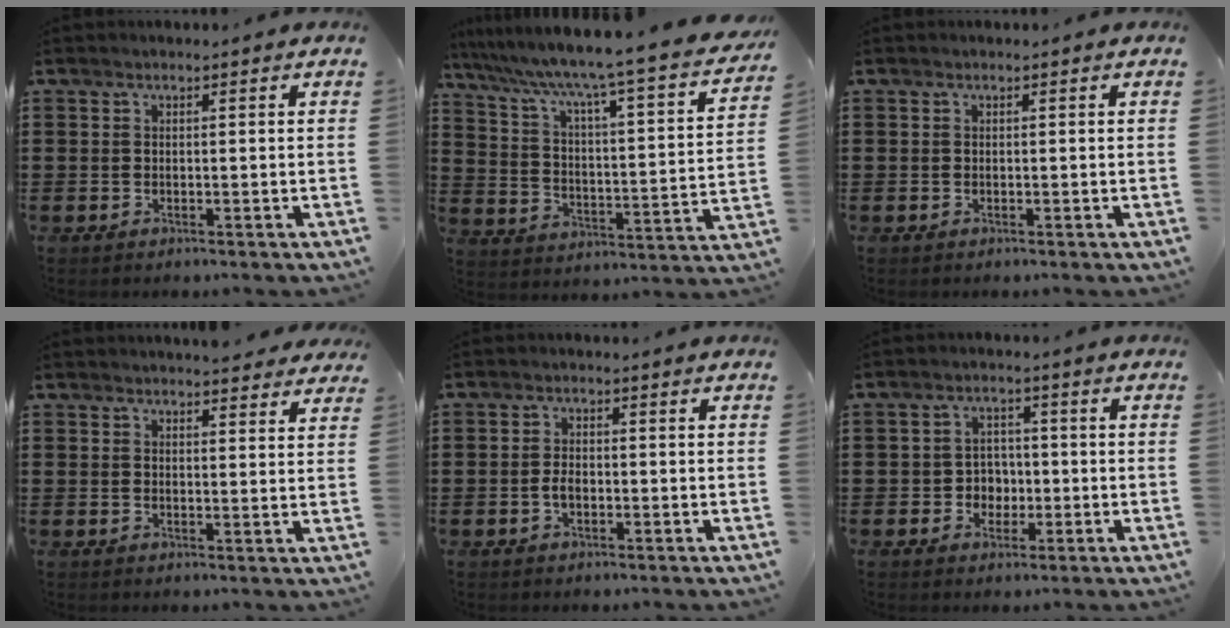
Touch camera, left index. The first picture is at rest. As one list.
[{"total": 5.7, "force": [4.5, -0.8, 3.3], "torque": [-0.089, -0.054, 0.060]}, {"total": 0.0}, {"total": 3.2, "force": [3.1, 0.3, 0.5], "torque": [-0.008, -0.010, 0.057]}, {"total": 2.1, "force": [-0.6, 1.1, 1.7], "torque": [-0.049, -0.002, -0.018]}, {"total": 3.5, "force": [-0.9, 3.1, 1.2], "torque": [-0.035, 0.006, -0.022]}]